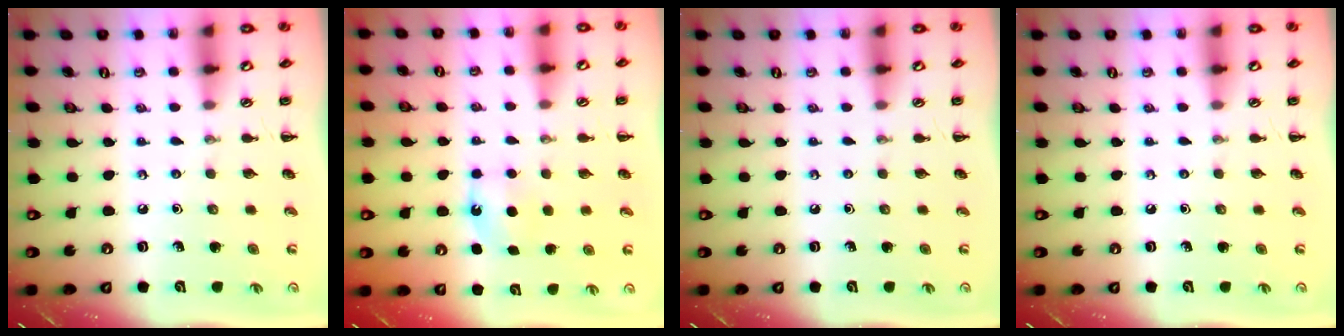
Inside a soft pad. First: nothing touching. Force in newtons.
{"total": 5.6, "press": 5.5, "slide": 1.4}
{"total": 0.0}
{"total": 0.0}